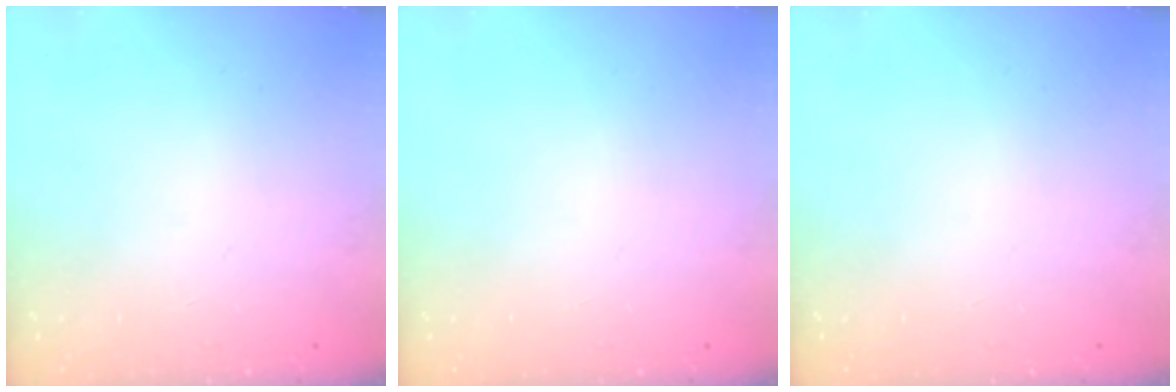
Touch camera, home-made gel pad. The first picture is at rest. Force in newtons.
{"total": 0.0}
{"total": 0.0}